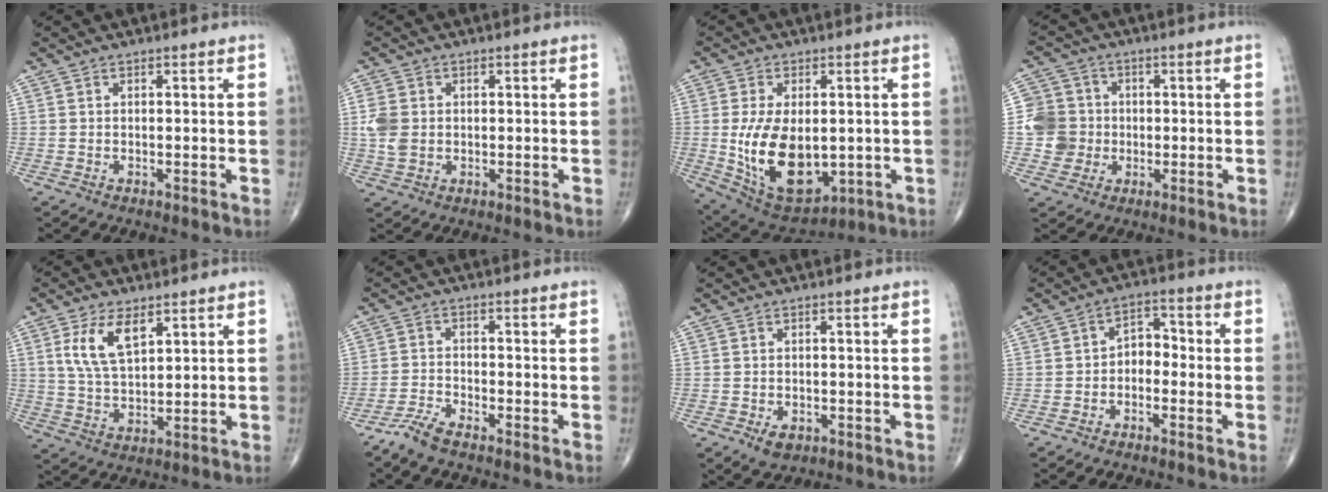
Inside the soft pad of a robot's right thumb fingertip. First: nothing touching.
{"total": 4.8, "force": [0.1, 3.7, 3.0], "torque": [-0.063, 0.004, 0.005]}
{"total": 16.7, "force": [-1.3, 9.6, 13.6], "torque": [-0.226, -0.009, 0.008]}
{"total": 8.1, "force": [-0.7, 7.9, 1.4], "torque": [0.002, 0.012, -0.018]}
{"total": 9.0, "force": [4.0, 4.4, 6.7], "torque": [-0.120, -0.015, 0.082]}
{"total": 4.0, "force": [-3.5, 0.8, 1.9], "torque": [-0.048, 0.010, -0.074]}
{"total": 3.0, "force": [-1.3, 2.0, 1.7], "torque": [-0.020, 0.001, -0.014]}
{"total": 4.6, "force": [-1.5, 3.2, 2.9], "torque": [-0.026, 0.031, -0.039]}